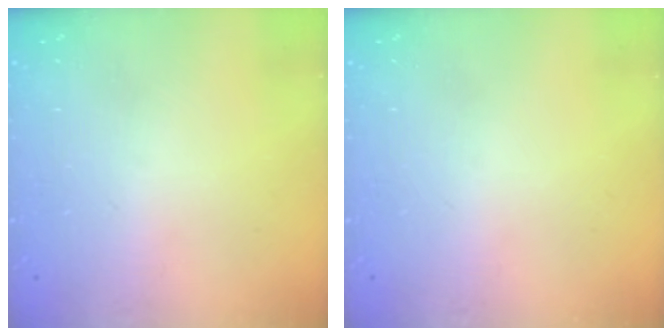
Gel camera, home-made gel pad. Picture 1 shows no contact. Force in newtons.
{"total": 0.0}